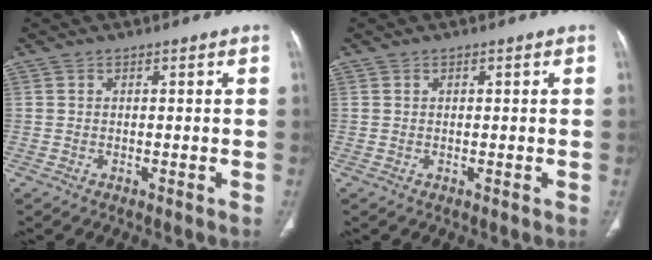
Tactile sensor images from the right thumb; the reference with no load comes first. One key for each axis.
{"total": 0.0}